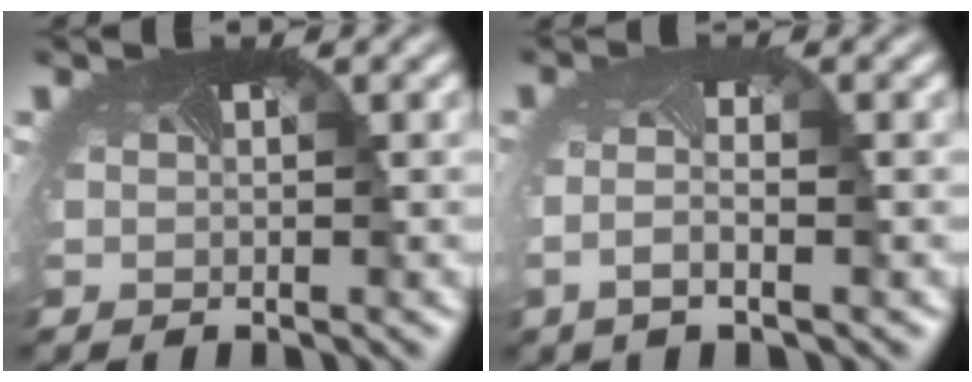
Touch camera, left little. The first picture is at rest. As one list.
[{"total": 1.9, "force": [-0.7, 0.4, 1.7], "torque": [-0.057, -0.004, -0.018]}]